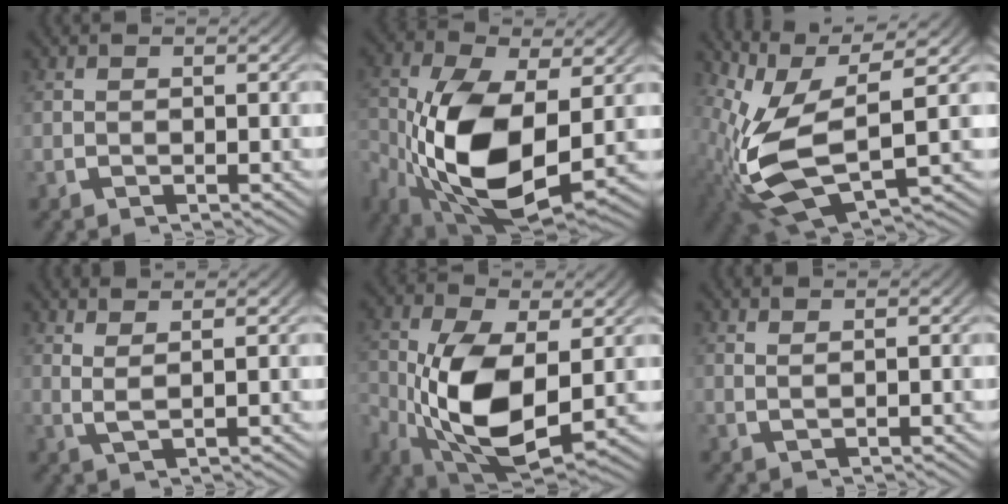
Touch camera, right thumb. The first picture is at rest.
{"total": 14.9, "force": [-2.4, 9.1, 11.6], "torque": [-0.252, -0.063, -0.010]}
{"total": 12.8, "force": [-0.3, 7.1, 10.7], "torque": [-0.222, -0.045, 0.022]}
{"total": 2.3, "force": [1.7, 0.4, 1.5], "torque": [-0.031, -0.003, 0.038]}
{"total": 12.7, "force": [-2.2, 7.7, 9.8], "torque": [-0.227, -0.062, -0.007]}
{"total": 1.1, "force": [1.1, 0.0, 0.4], "torque": [-0.009, -0.001, 0.023]}